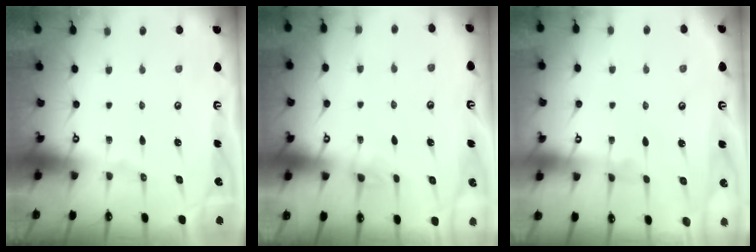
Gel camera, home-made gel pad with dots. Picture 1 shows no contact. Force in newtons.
{"total": 1.8, "press": 1.8, "slide": 0.4}
{"total": 3.5, "press": 3.5, "slide": 0.1}